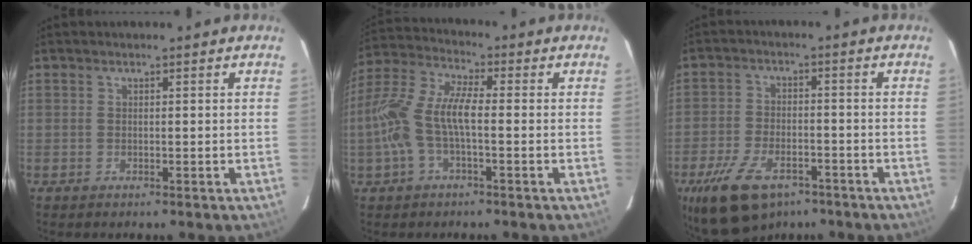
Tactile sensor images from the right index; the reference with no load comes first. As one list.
[{"total": 11.4, "force": [-2.1, 3.9, 10.5], "torque": [-0.233, 0.010, -0.043]}, {"total": 14.1, "force": [-9.0, 7.1, 8.2], "torque": [-0.184, -0.019, -0.153]}]